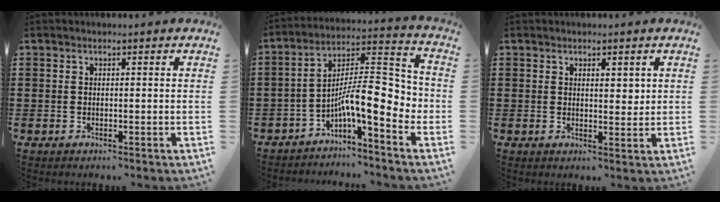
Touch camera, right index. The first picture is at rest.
{"total": 11.1, "force": [-3.7, 3.1, 10.0], "torque": [-0.174, -0.017, -0.072]}
{"total": 2.2, "force": [1.1, 1.0, 1.6], "torque": [-0.017, 0.000, 0.014]}